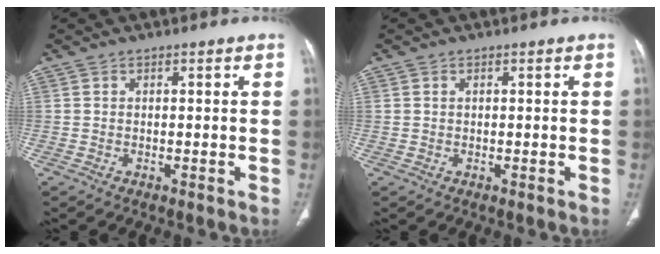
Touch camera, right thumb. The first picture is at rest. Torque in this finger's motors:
{"motor_torque": [-0.32, -0.39, -0.47, 0.27, -0.07]}